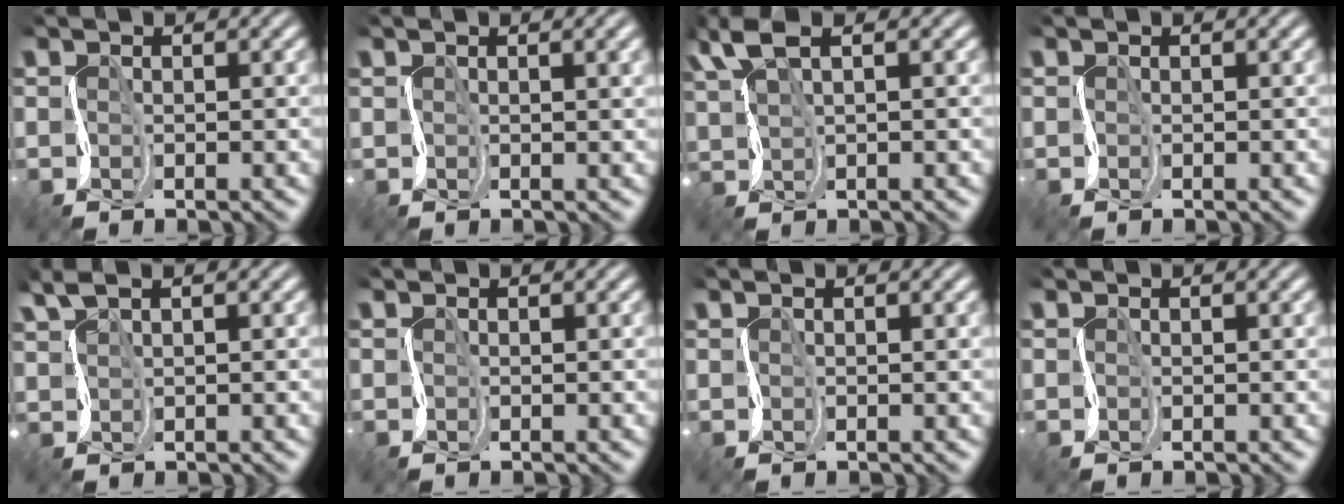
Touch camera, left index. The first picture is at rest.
{"total": 3.9, "force": [2.1, 1.5, 2.9], "torque": [-0.038, 0.014, 0.024]}
{"total": 4.0, "force": [2.3, 1.5, 2.9], "torque": [-0.075, 0.013, 0.045]}
{"total": 0.0}
{"total": 2.7, "force": [1.9, 0.9, 1.6], "torque": [-0.045, 0.010, 0.043]}
{"total": 0.0}
{"total": 0.8, "force": [0.5, 0.3, 0.5], "torque": [-0.005, 0.001, 0.011]}
{"total": 0.0}